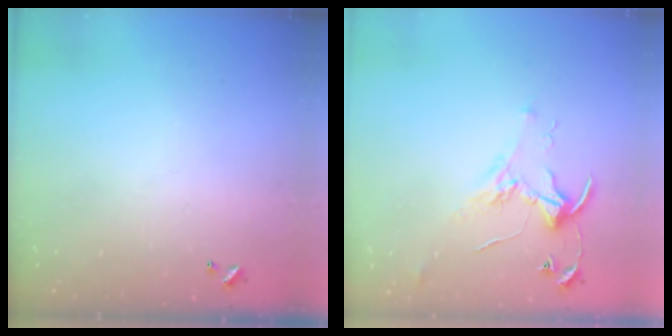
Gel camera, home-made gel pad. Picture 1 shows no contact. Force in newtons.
{"total": 2.1, "press": 2.1, "slide": 0.1}